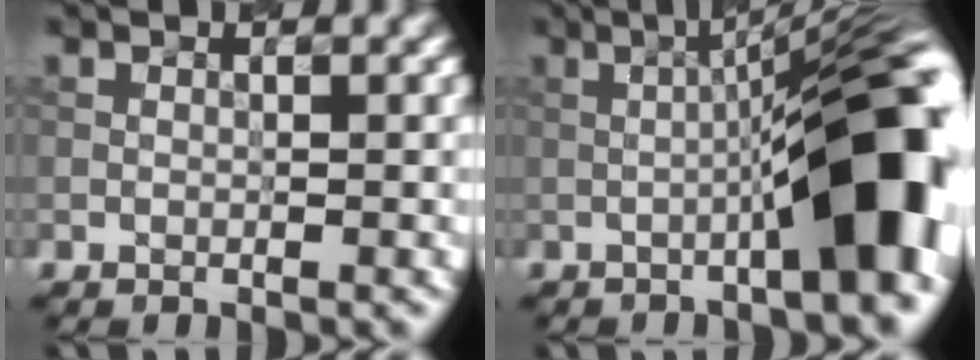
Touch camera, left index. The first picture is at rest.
{"total": 12.4, "force": [-2.7, 2.2, 11.9], "torque": [-0.143, 0.032, -0.046]}